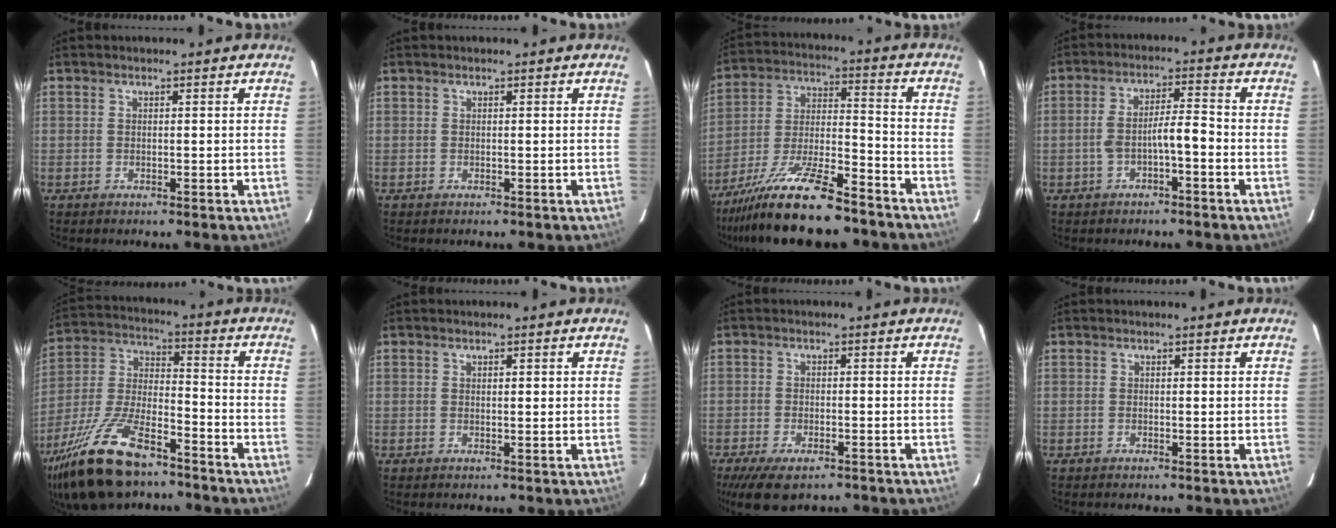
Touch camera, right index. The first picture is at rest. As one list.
[{"total": 0.0}, {"total": 17.0, "force": [-13.5, 2.4, 10.1], "torque": [-0.203, -0.018, -0.240]}, {"total": 5.4, "force": [-1.7, 1.2, 5.0], "torque": [-0.094, 0.022, -0.026]}, {"total": 17.4, "force": [-12.2, 5.3, 11.2], "torque": [-0.252, -0.015, -0.227]}, {"total": 1.0, "force": [0.5, 0.3, 0.8], "torque": [-0.016, 0.005, 0.007]}, {"total": 7.0, "force": [-4.8, 3.1, 4.0], "torque": [-0.069, -0.009, -0.075]}, {"total": 0.0}]